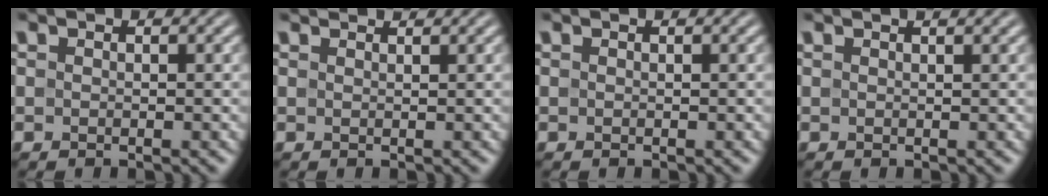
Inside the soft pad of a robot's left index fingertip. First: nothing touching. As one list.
[{"total": 1.9, "force": [1.8, 0.4, 0.7], "torque": [-0.010, -0.005, 0.014]}, {"total": 0.0}, {"total": 1.7, "force": [1.1, 0.6, 1.1], "torque": [-0.009, 0.002, -0.002]}]